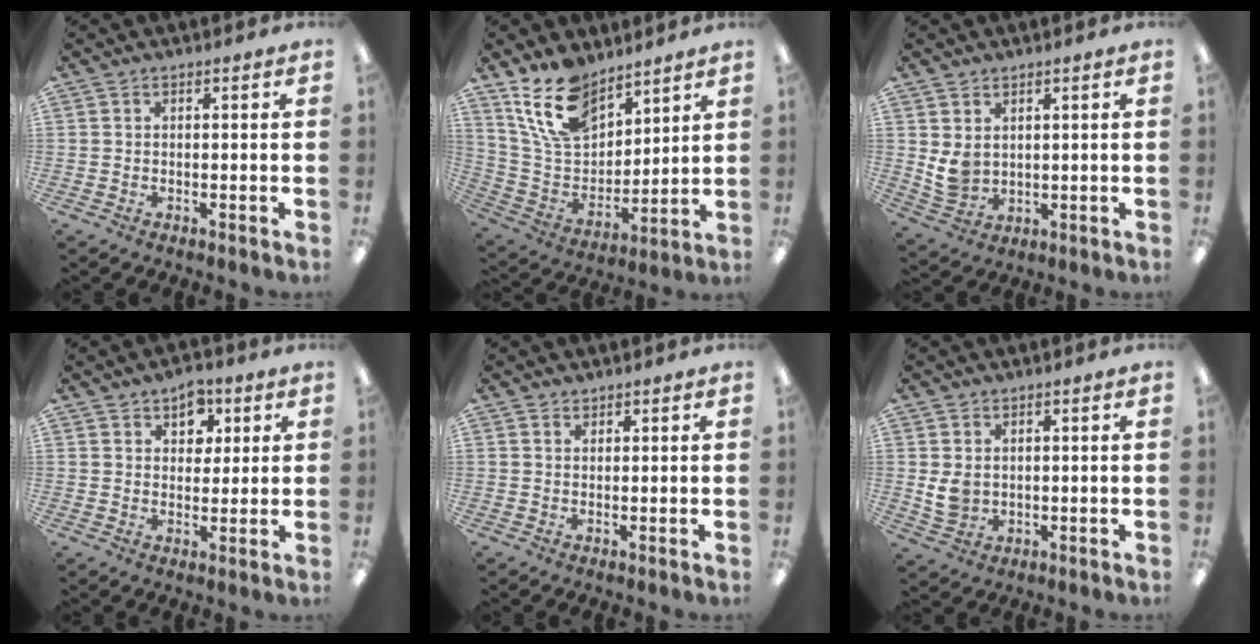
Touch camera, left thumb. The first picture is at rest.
{"total": 15.5, "force": [11.2, 8.0, 7.0], "torque": [-0.154, -0.047, 0.215]}
{"total": 5.3, "force": [2.2, 4.1, 2.6], "torque": [-0.061, -0.011, 0.041]}
{"total": 6.5, "force": [3.9, 4.6, 2.6], "torque": [-0.027, -0.011, 0.064]}
{"total": 1.2, "force": [1.1, 0.5, 0.0], "torque": [0.000, 0.000, 0.021]}
{"total": 4.5, "force": [1.1, 3.7, 2.3], "torque": [-0.045, 0.000, 0.021]}